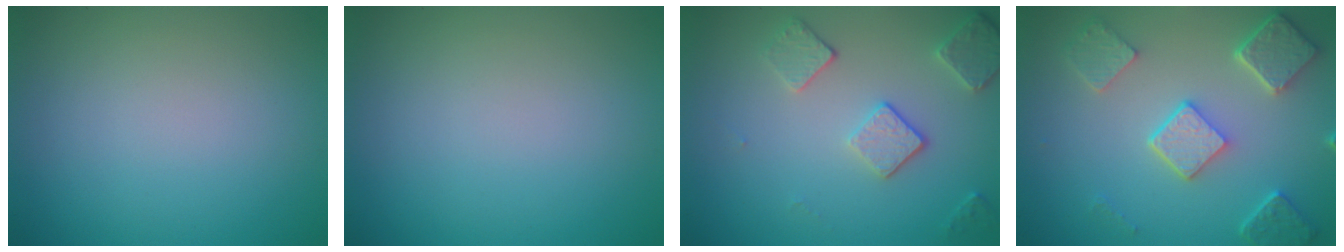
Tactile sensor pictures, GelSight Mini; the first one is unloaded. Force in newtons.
{"total": 0.0}
{"total": 3.1, "press": 2.7, "slide": 1.7}
{"total": 5.4, "press": 4.2, "slide": 3.4}